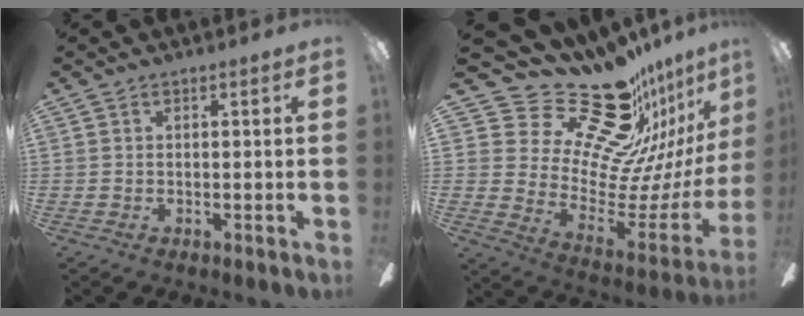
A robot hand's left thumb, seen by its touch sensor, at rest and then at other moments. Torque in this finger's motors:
{"motor_torque": [1.16, 0.16, -0.29, -0.49, -0.01]}